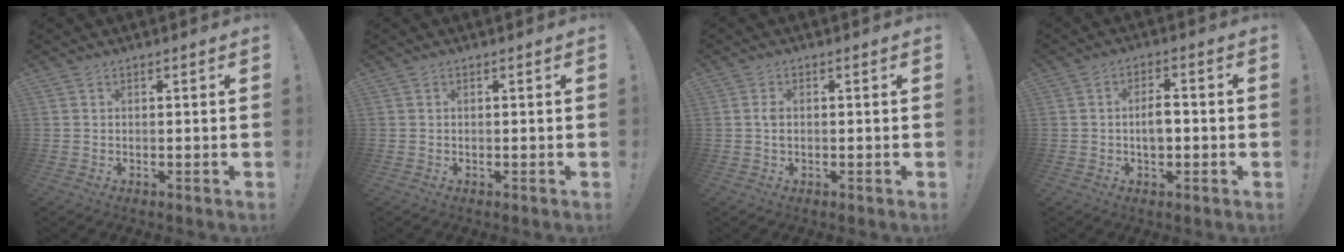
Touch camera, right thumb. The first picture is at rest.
{"total": 0.0}
{"total": 1.9, "force": [0.0, 1.2, 1.5], "torque": [-0.037, 0.009, 0.000]}
{"total": 4.8, "force": [-0.3, 2.6, 4.0], "torque": [-0.057, 0.009, -0.009]}